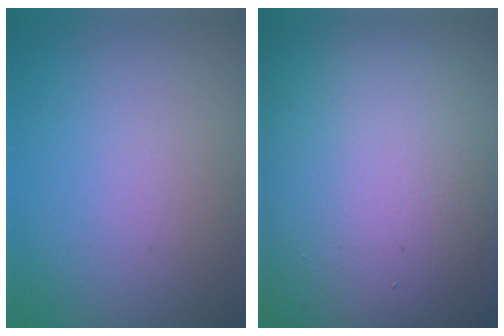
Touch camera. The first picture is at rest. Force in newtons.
{"total": 26.6, "press": 26.5, "slide": 1.2}